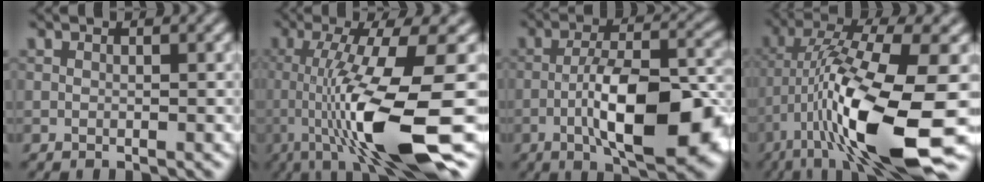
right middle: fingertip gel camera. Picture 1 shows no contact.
{"total": 12.0, "force": [-2.5, 2.5, 11.4], "torque": [-0.177, -0.015, -0.043]}
{"total": 12.3, "force": [-4.4, 4.5, 10.6], "torque": [-0.174, -0.002, -0.073]}
{"total": 14.2, "force": [-4.9, 3.6, 12.9], "torque": [-0.242, -0.007, -0.080]}